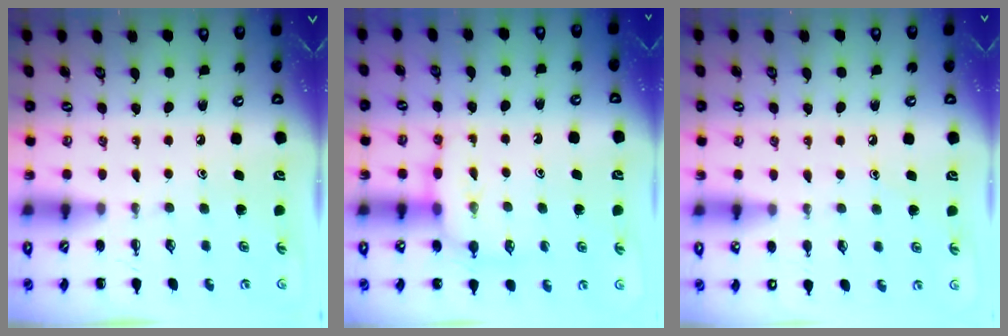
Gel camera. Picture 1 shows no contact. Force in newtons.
{"total": 8.1, "press": 8.0, "slide": 1.0}
{"total": 6.7, "press": 6.4, "slide": 2.0}